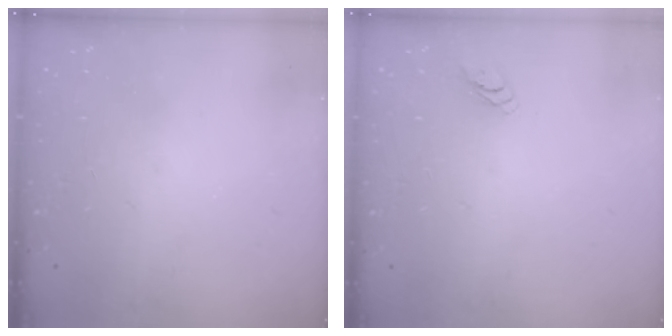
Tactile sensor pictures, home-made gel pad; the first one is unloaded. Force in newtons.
{"total": 2.8, "press": 2.8, "slide": 0.3}